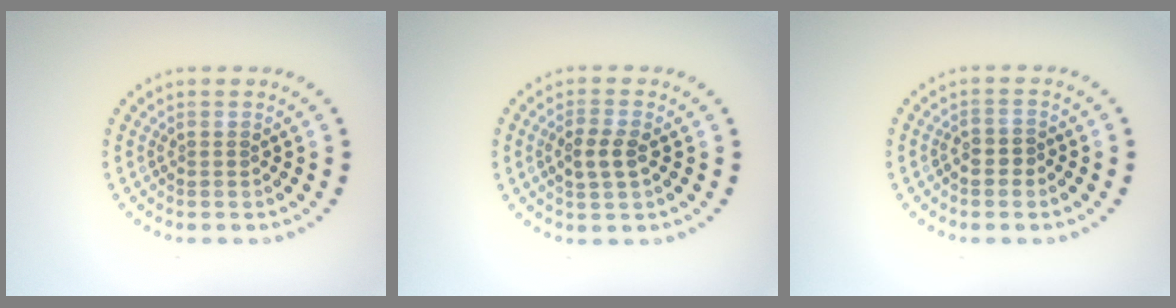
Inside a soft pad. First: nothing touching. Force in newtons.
{"total": 2.3, "press": 2.3, "slide": 0.5}
{"total": 1.2, "press": 1.0, "slide": 0.7}